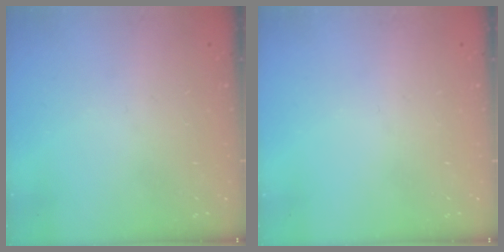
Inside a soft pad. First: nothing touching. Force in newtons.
{"total": 0.0}